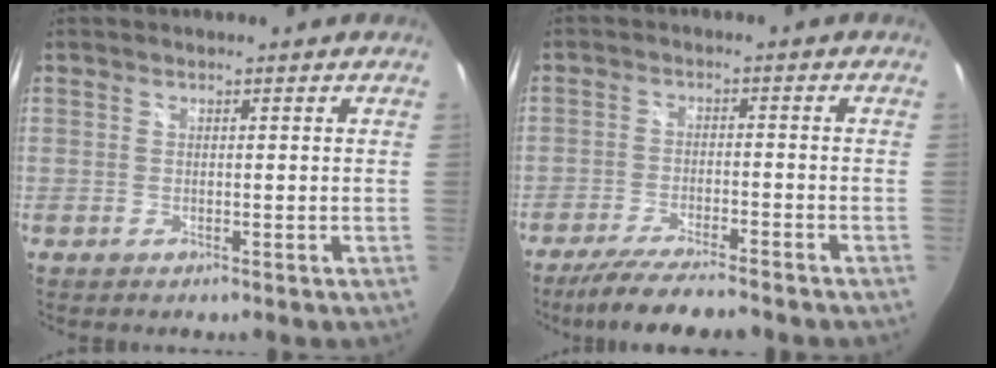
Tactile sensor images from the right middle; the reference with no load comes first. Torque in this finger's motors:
{"motor_torque": [1.40, -0.74, 0.13, 0.08]}